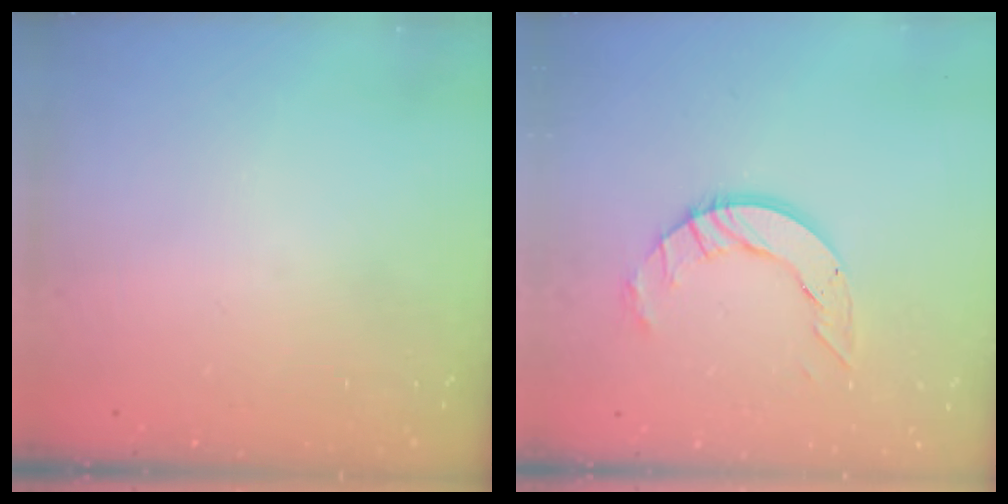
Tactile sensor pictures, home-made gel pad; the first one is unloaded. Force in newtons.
{"total": 8.1, "press": 8.0, "slide": 0.3}